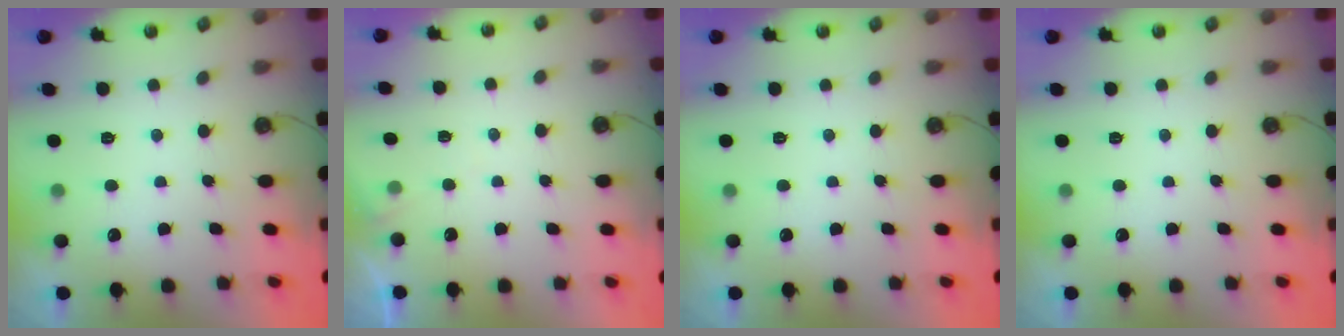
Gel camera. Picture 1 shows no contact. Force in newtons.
{"total": 4.7, "press": 4.6, "slide": 0.5}
{"total": 0.0}
{"total": 0.0}